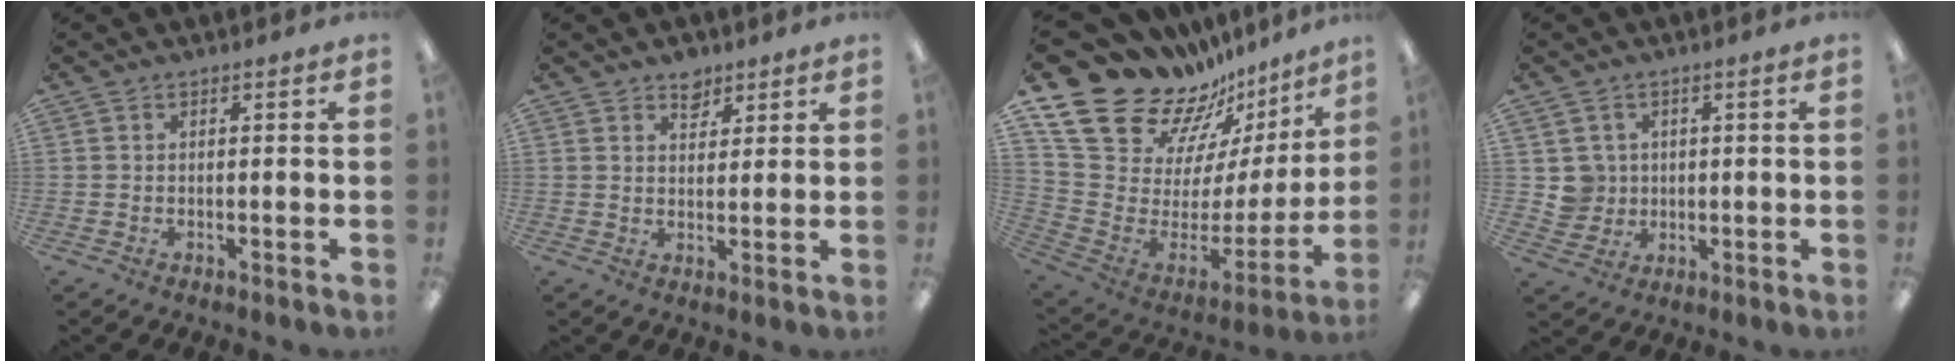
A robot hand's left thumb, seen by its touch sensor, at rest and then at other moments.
{"total": 4.3, "force": [3.3, 2.5, 1.1], "torque": [0.004, -0.018, 0.056]}
{"total": 21.7, "force": [16.8, 10.5, 8.9], "torque": [-0.136, -0.143, 0.320]}
{"total": 4.8, "force": [1.4, 4.6, 0.1], "torque": [-0.006, 0.003, 0.026]}